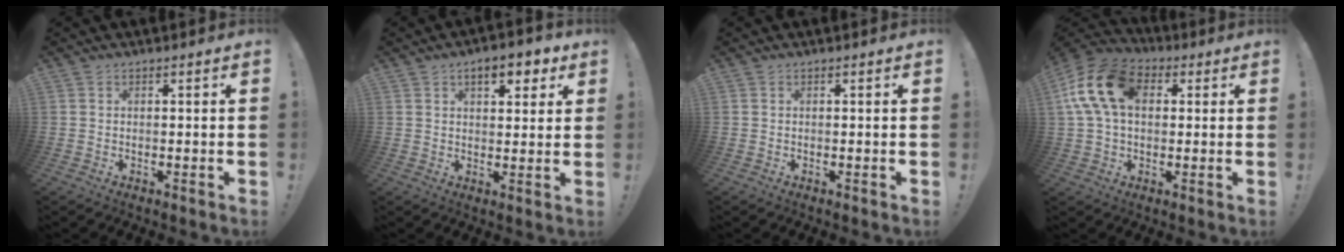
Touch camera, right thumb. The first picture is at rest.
{"total": 7.4, "force": [4.2, 3.2, 5.3], "torque": [-0.061, -0.012, 0.067]}
{"total": 0.0}
{"total": 17.0, "force": [3.9, 11.3, 12.0], "torque": [-0.223, 0.010, 0.072]}